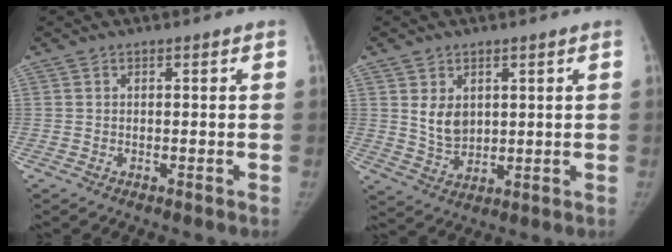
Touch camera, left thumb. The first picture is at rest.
{"total": 5.8, "force": [1.9, 4.1, 3.7], "torque": [-0.046, -0.022, 0.047]}